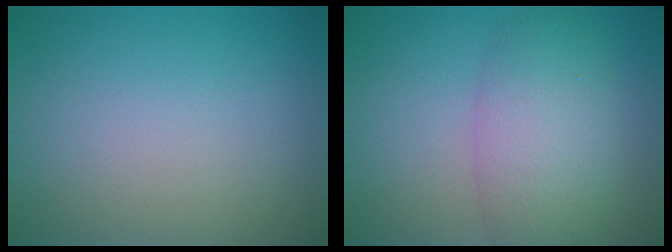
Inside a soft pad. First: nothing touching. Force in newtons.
{"total": 5.8, "press": 5.7, "slide": 0.6}